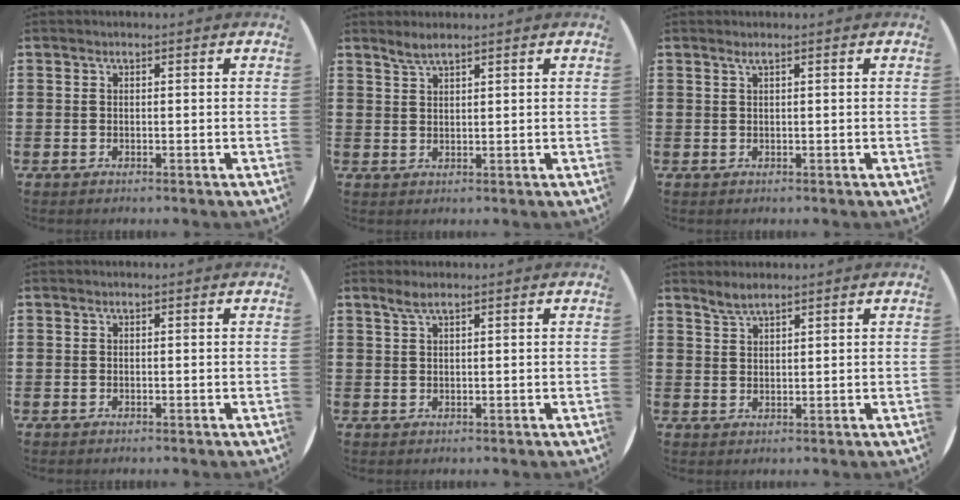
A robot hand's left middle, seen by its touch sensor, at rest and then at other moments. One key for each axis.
{"total": 1.9, "fx": 1.8, "fy": 0.1, "fz": 0.7, "tx": -0.015, "ty": 0.002, "tz": 0.033}
{"total": 0.7, "fx": 0.3, "fy": -0.1, "fz": 0.6, "tx": -0.008, "ty": -0.001, "tz": 0.006}
{"total": 0.0}
{"total": 1.7, "fx": 1.2, "fy": 0.2, "fz": 1.1, "tx": -0.023, "ty": 0.003, "tz": 0.022}
{"total": 2.2, "fx": 2.1, "fy": 0.3, "fz": 0.7, "tx": -0.015, "ty": 0.002, "tz": 0.040}